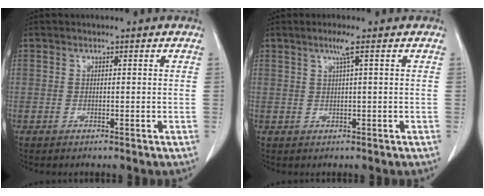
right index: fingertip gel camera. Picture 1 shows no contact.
{"total": 2.2, "force": [1.0, -0.5, 1.8], "torque": [-0.040, 0.001, 0.021]}